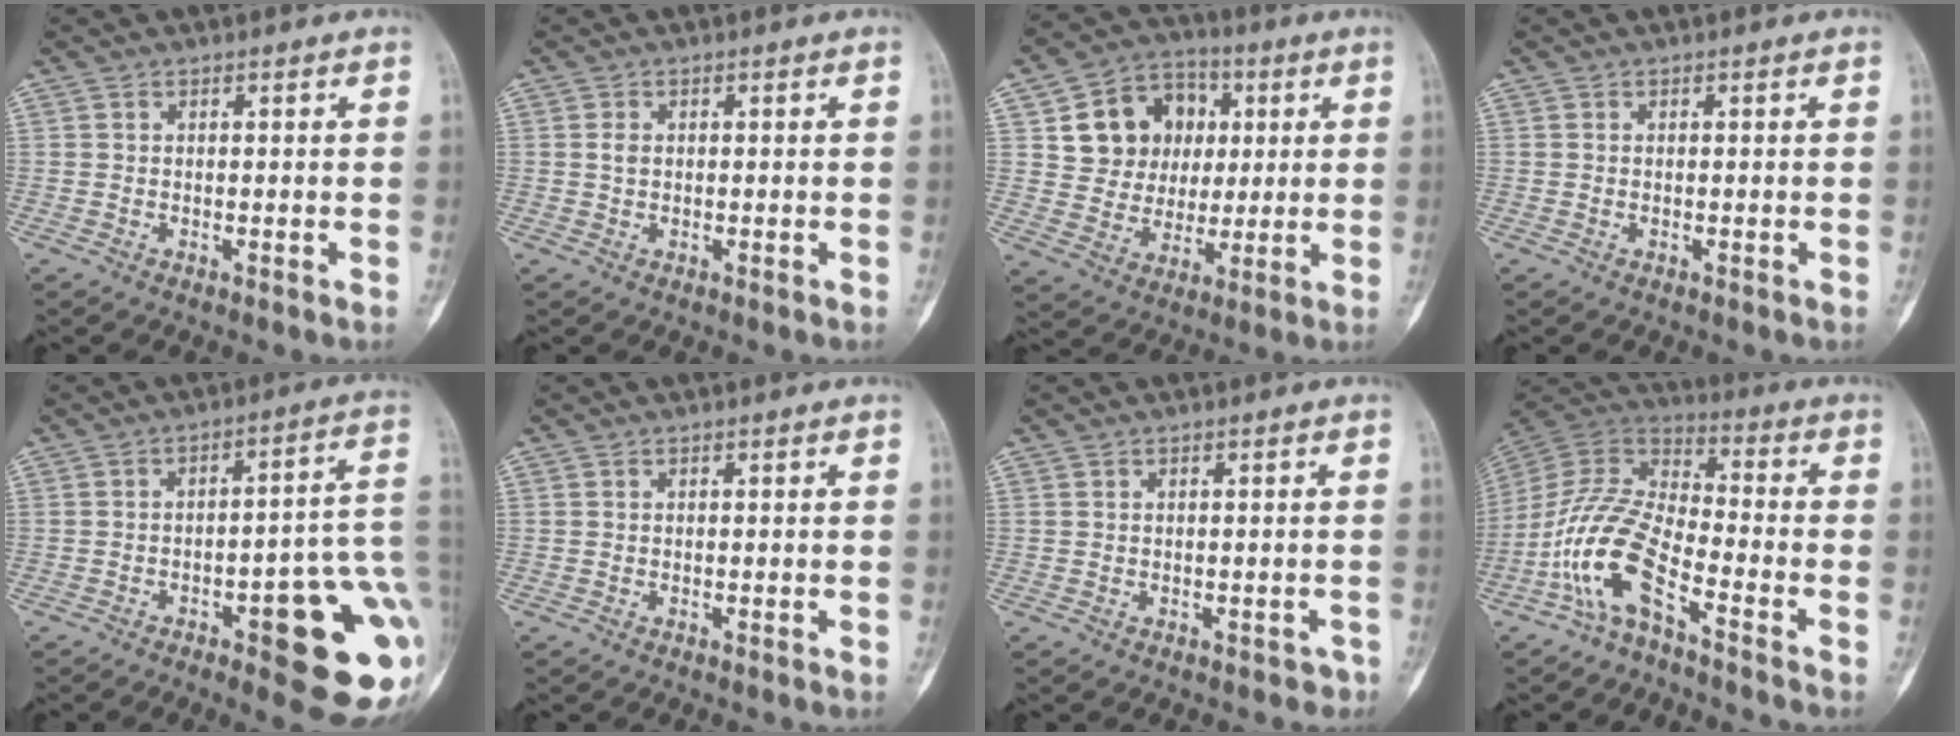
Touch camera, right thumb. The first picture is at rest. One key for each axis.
{"total": 1.2, "fx": 0.2, "fy": 0.9, "fz": 0.7, "tx": -0.011, "ty": 0.001, "tz": 0.005}
{"total": 14.5, "fx": 3.8, "fy": 12.4, "fz": 6.4, "tx": -0.059, "ty": 0.003, "tz": 0.070}
{"total": 0.0}
{"total": 19.7, "fx": -5.4, "fy": 5.8, "fz": 18.0, "tx": -0.176, "ty": 0.028, "tz": -0.057}
{"total": 0.0}
{"total": 1.2, "fx": -0.6, "fy": 0.9, "fz": 0.4, "tx": 0.001, "ty": 0.009, "tz": -0.006}
{"total": 13.2, "fx": -6.9, "fy": 4.7, "fz": 10.2, "tx": -0.217, "ty": 0.064, "tz": -0.144}